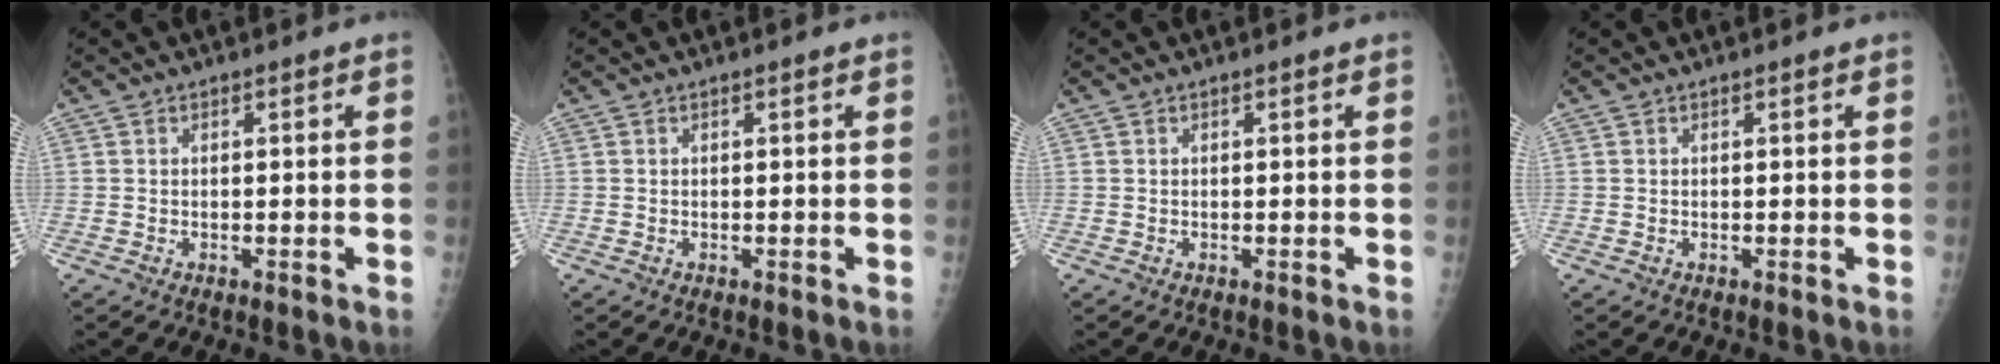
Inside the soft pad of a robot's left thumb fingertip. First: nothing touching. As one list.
[{"total": 0.0}, {"total": 0.0}, {"total": 0.0}]